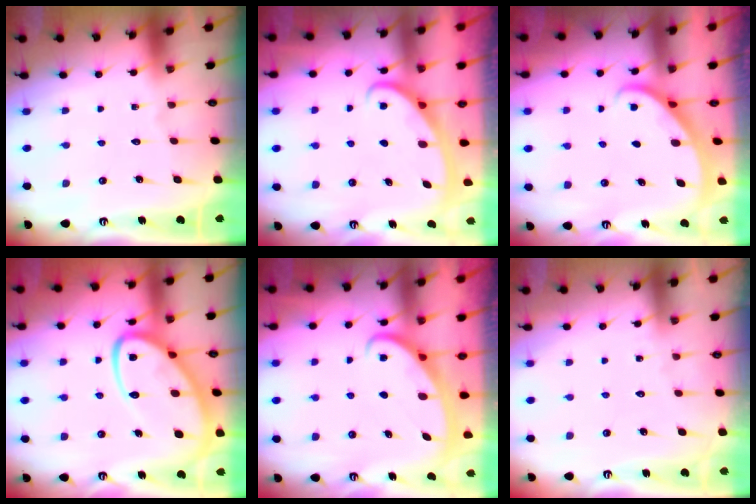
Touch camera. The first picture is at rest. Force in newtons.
{"total": 2.8, "press": 2.8, "slide": 0.4}
{"total": 2.3, "press": 2.3, "slide": 0.1}
{"total": 15.8, "press": 15.7, "slide": 1.6}
{"total": 2.7, "press": 2.7, "slide": 0.4}
{"total": 1.5, "press": 1.5, "slide": 0.3}